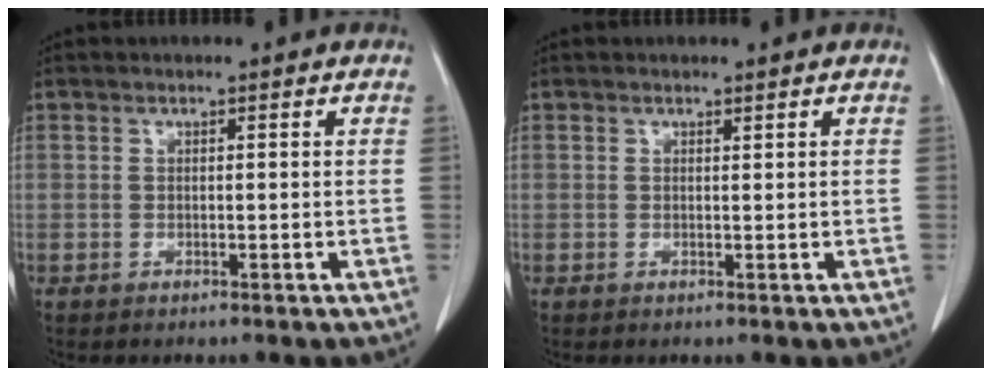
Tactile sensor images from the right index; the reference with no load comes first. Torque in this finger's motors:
{"motor_torque": [-0.07, 0.07, 0.02, -0.01]}